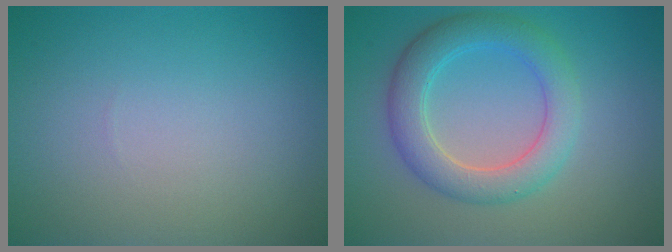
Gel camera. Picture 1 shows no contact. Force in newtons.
{"total": 4.8, "press": 4.8, "slide": 0.1}